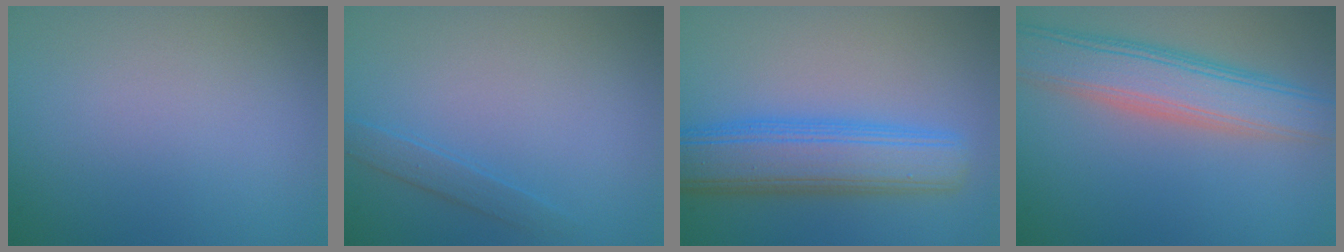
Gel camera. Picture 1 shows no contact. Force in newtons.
{"total": 1.3, "press": 1.3, "slide": 0.1}
{"total": 7.3, "press": 7.3, "slide": 0.2}
{"total": 6.9, "press": 6.9, "slide": 0.2}